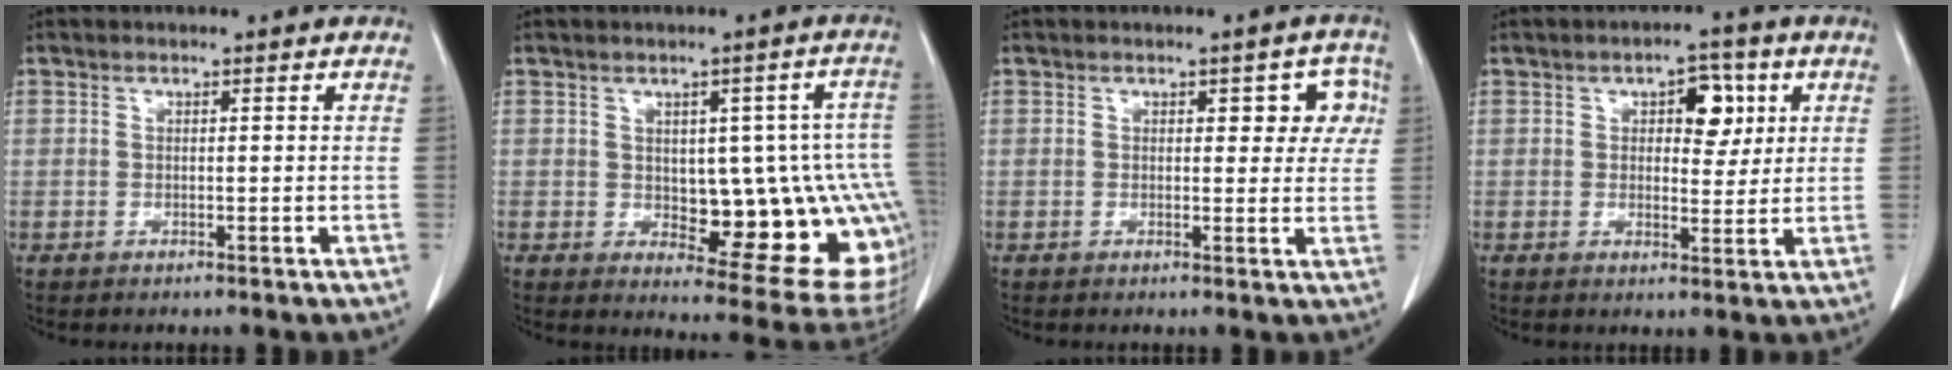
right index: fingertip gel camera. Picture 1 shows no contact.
{"total": 16.2, "force": [-1.2, 5.3, 15.2], "torque": [-0.132, 0.019, 0.005]}
{"total": 4.8, "force": [1.6, 2.6, 3.8], "torque": [-0.025, 0.016, 0.015]}
{"total": 5.6, "force": [2.0, 2.9, 4.4], "torque": [-0.057, 0.011, 0.029]}